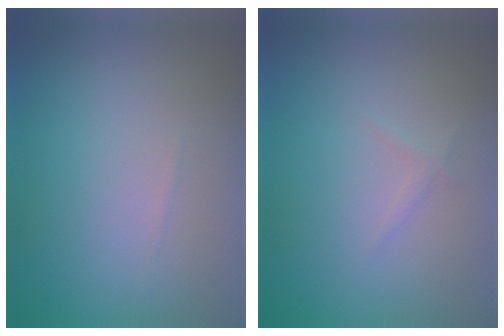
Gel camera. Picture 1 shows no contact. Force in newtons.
{"total": 0.6, "press": 0.6, "slide": 0.1}